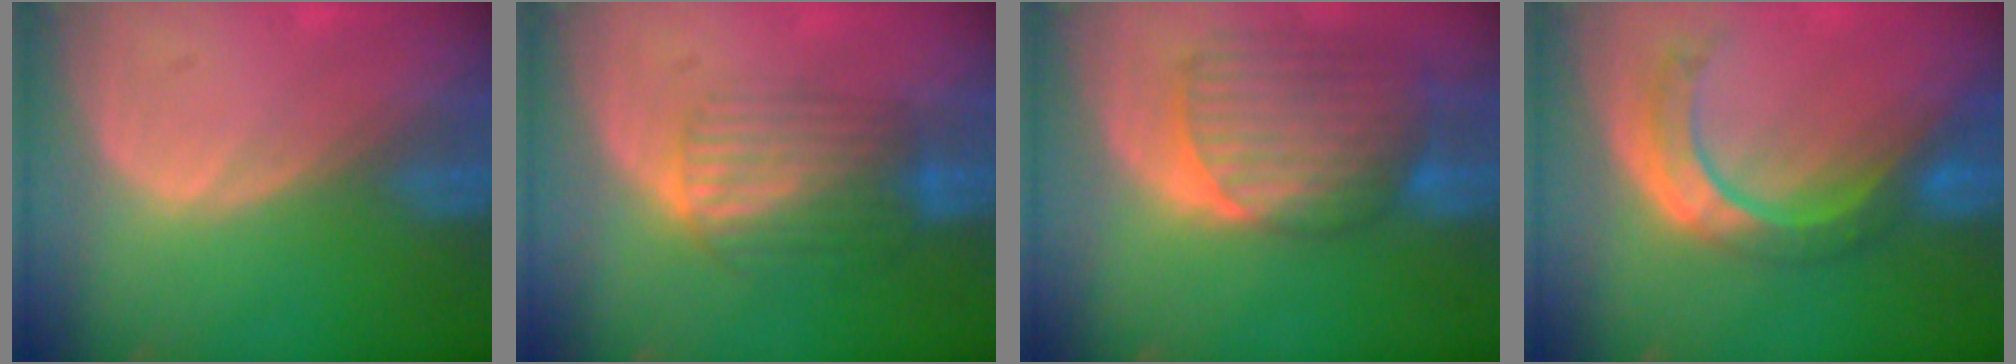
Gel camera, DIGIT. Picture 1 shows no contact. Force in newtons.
{"total": 6.7, "press": 6.3, "slide": 2.3}
{"total": 10.0, "press": 8.6, "slide": 5.0}
{"total": 8.5, "press": 7.2, "slide": 4.5}